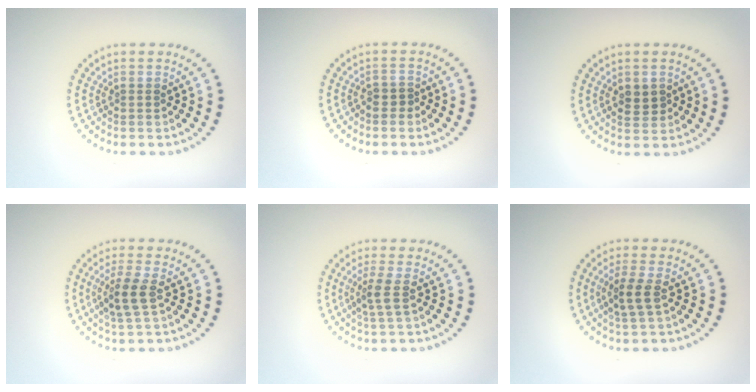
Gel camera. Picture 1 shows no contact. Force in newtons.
{"total": 1.0, "press": 0.8, "slide": 0.7}
{"total": 2.0, "press": 2.0, "slide": 0.2}
{"total": 2.8, "press": 2.5, "slide": 1.1}
{"total": 2.0, "press": 1.5, "slide": 1.4}
{"total": 2.4, "press": 2.2, "slide": 1.0}